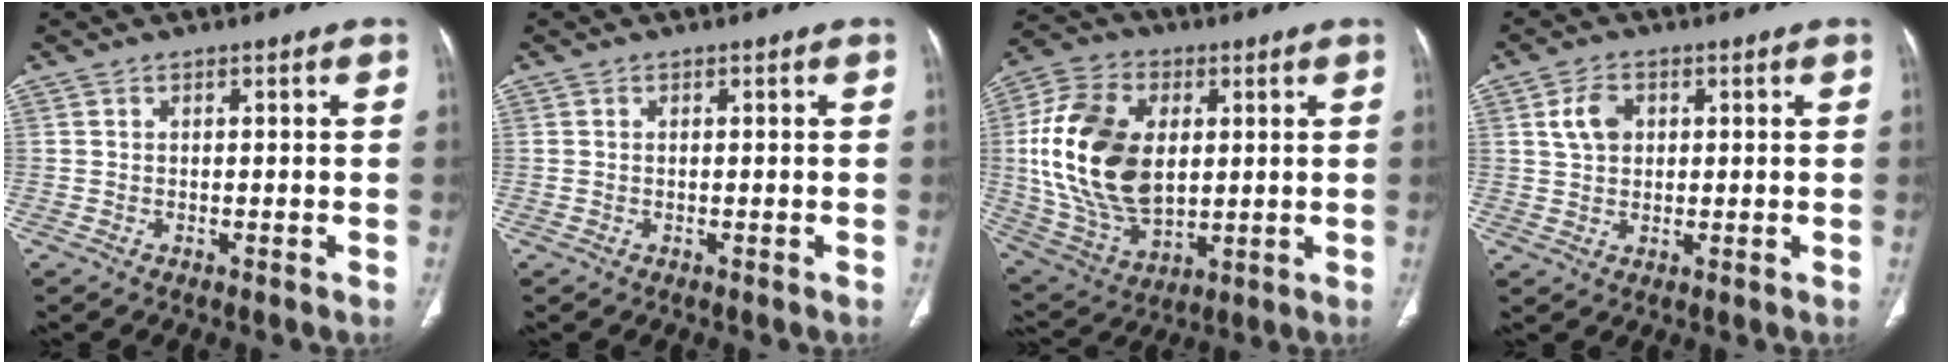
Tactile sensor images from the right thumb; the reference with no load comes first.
{"total": 0.0}
{"total": 21.9, "force": [2.8, 14.0, 16.6], "torque": [-0.308, -0.015, 0.061]}
{"total": 4.8, "force": [1.4, 3.5, 3.0], "torque": [-0.049, 0.002, 0.027]}